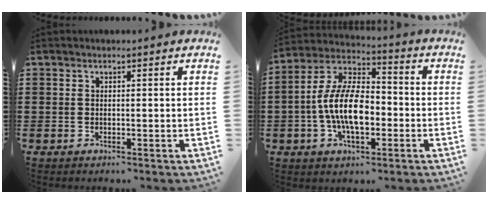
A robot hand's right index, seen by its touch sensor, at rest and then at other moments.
{"total": 11.9, "force": [-2.5, 5.7, 10.1], "torque": [-0.228, -0.001, -0.052]}